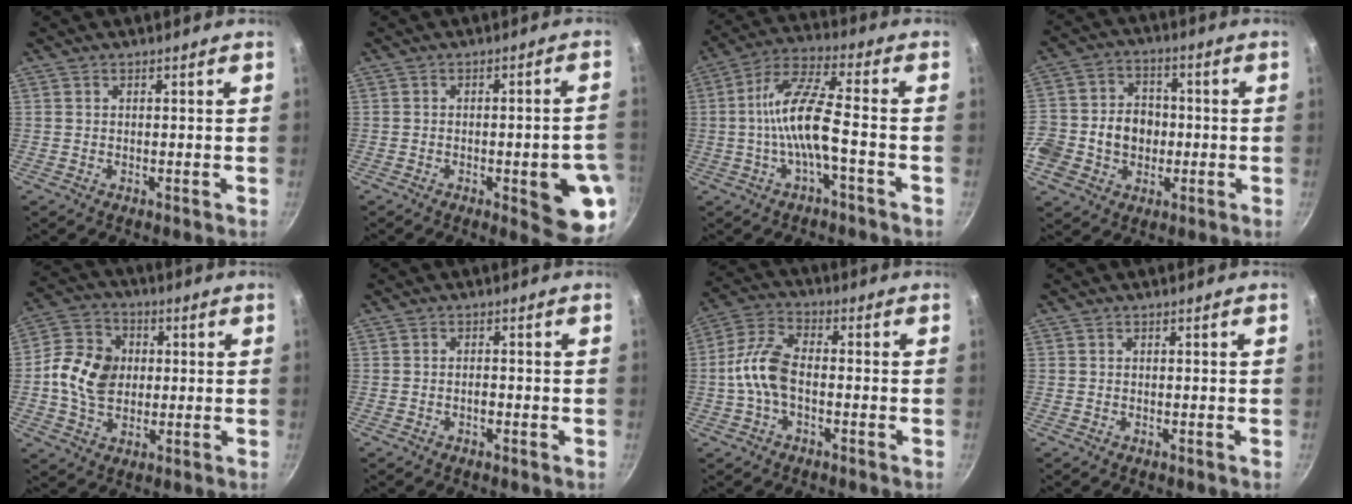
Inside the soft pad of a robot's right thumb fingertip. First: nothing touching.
{"total": 12.0, "force": [-3.1, 3.5, 11.1], "torque": [-0.103, 0.012, -0.034]}
{"total": 11.2, "force": [-2.6, 2.8, 10.6], "torque": [-0.213, 0.036, -0.060]}
{"total": 15.4, "force": [-2.2, 12.5, 8.7], "torque": [-0.153, 0.031, -0.043]}
{"total": 12.3, "force": [0.5, 9.7, 7.6], "torque": [-0.119, 0.011, -0.004]}
{"total": 1.2, "force": [-0.5, 0.6, 1.0], "torque": [-0.015, 0.006, -0.009]}
{"total": 8.7, "force": [-1.7, 4.7, 7.1], "torque": [-0.141, 0.034, -0.045]}
{"total": 0.0}